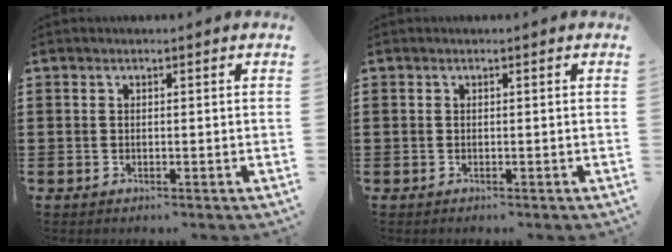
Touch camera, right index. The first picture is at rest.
{"total": 0.0}